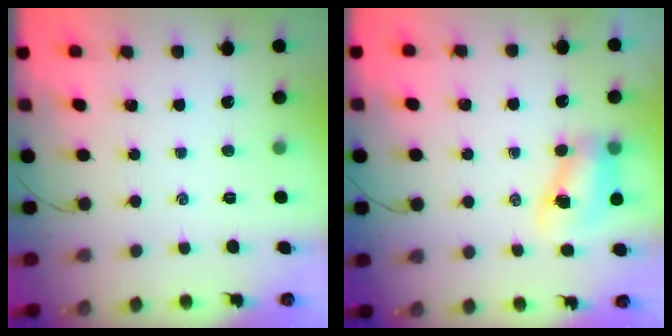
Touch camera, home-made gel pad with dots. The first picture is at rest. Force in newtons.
{"total": 7.9, "press": 7.9, "slide": 1.0}